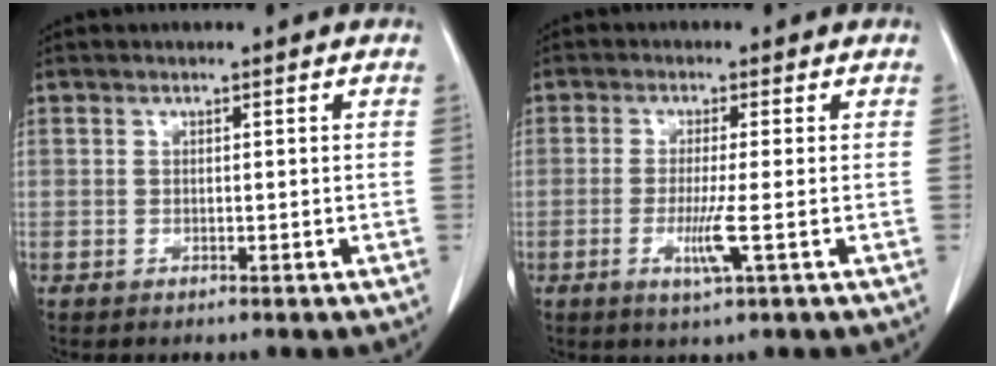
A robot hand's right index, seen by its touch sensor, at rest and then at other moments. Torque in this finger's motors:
{"motor_torque": [0.00, 0.15, 0.01, 0.05]}